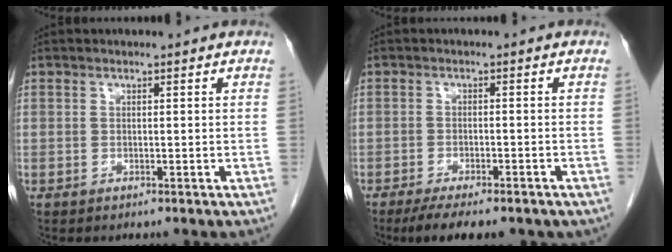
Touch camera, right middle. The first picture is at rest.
{"total": 9.2, "force": [-7.0, 2.6, 5.4], "torque": [-0.069, -0.010, -0.097]}